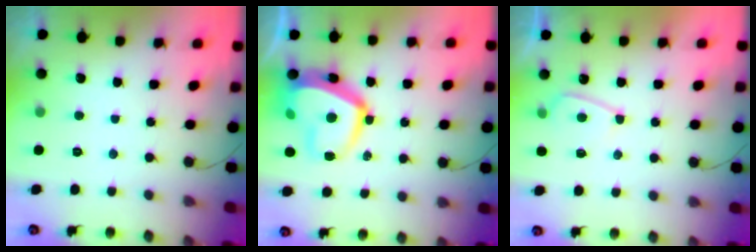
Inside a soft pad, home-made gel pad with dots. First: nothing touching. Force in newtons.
{"total": 18.3, "press": 18.2, "slide": 1.3}
{"total": 4.8, "press": 4.8, "slide": 0.6}